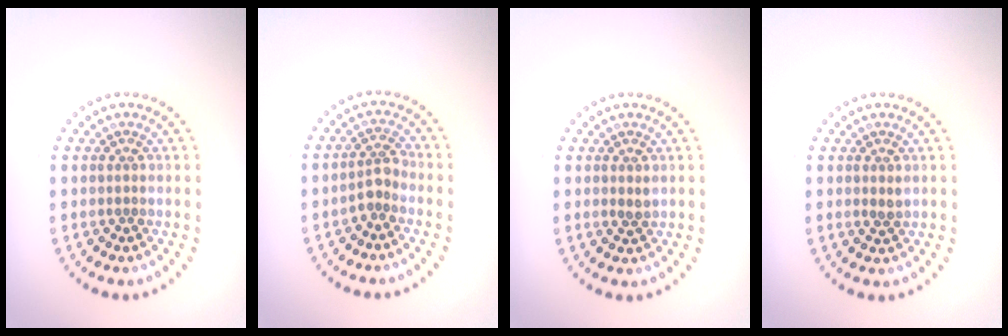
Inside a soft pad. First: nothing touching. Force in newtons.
{"total": 1.9, "press": 1.4, "slide": 1.2}
{"total": 0.8, "press": 0.8, "slide": 0.2}
{"total": 0.8, "press": 0.8, "slide": 0.2}